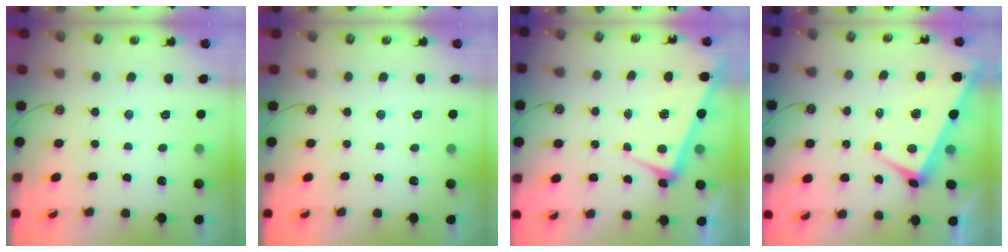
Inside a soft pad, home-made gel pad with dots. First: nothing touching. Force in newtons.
{"total": 0.0}
{"total": 4.1, "press": 4.1, "slide": 0.5}
{"total": 1.7, "press": 1.4, "slide": 0.9}